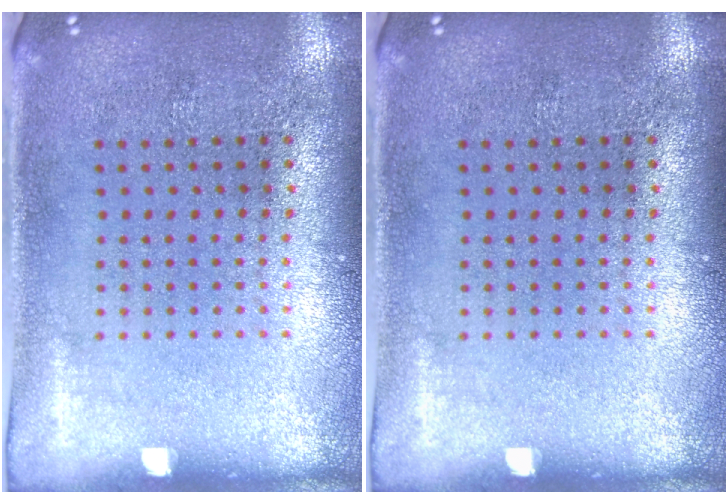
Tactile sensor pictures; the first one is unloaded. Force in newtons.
{"total": 0.0}